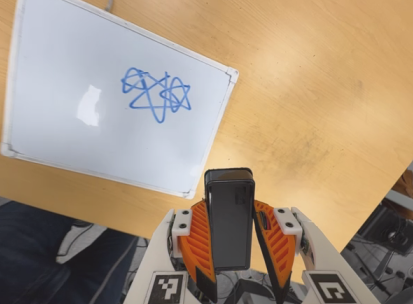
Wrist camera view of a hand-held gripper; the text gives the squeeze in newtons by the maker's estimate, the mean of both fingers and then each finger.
{"total": 6.4, "left": 6.5, "right": 6.3}